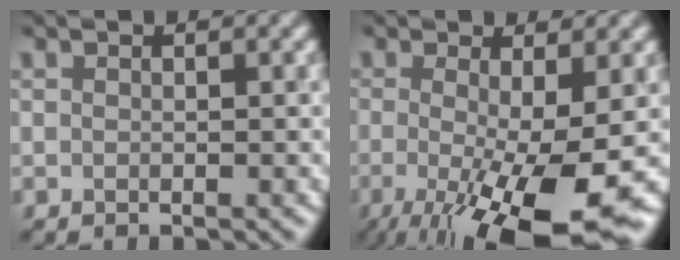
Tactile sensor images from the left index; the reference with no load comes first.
{"total": 11.3, "force": [-3.2, 2.7, 10.5], "torque": [-0.156, -0.026, -0.039]}